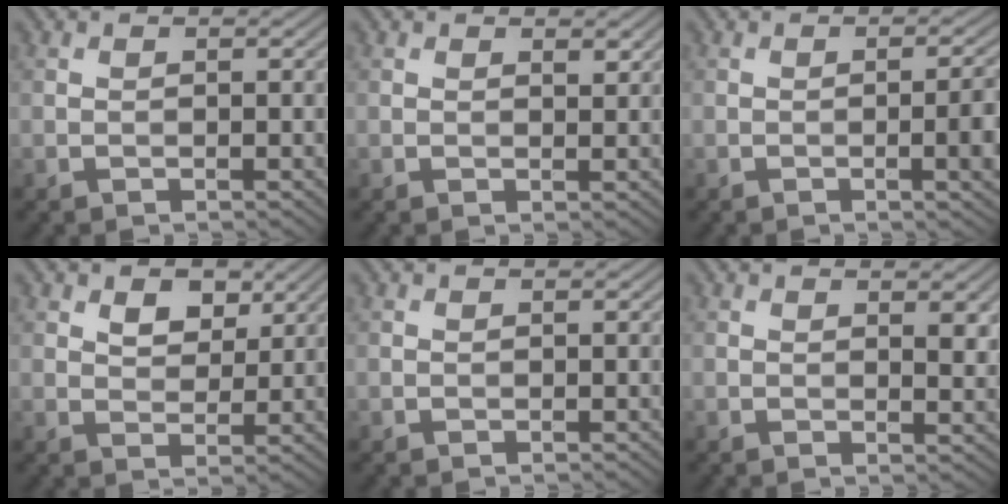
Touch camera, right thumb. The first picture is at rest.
{"total": 1.2, "force": [0.8, 0.4, 0.8], "torque": [-0.014, -0.004, 0.015]}
{"total": 4.2, "force": [-0.8, 0.8, 4.1], "torque": [-0.062, 0.002, -0.011]}
{"total": 3.9, "force": [2.1, 2.5, 2.2], "torque": [-0.042, -0.005, 0.034]}
{"total": 0.0}
{"total": 2.5, "force": [1.0, 0.9, 2.1], "torque": [-0.032, -0.007, 0.021]}